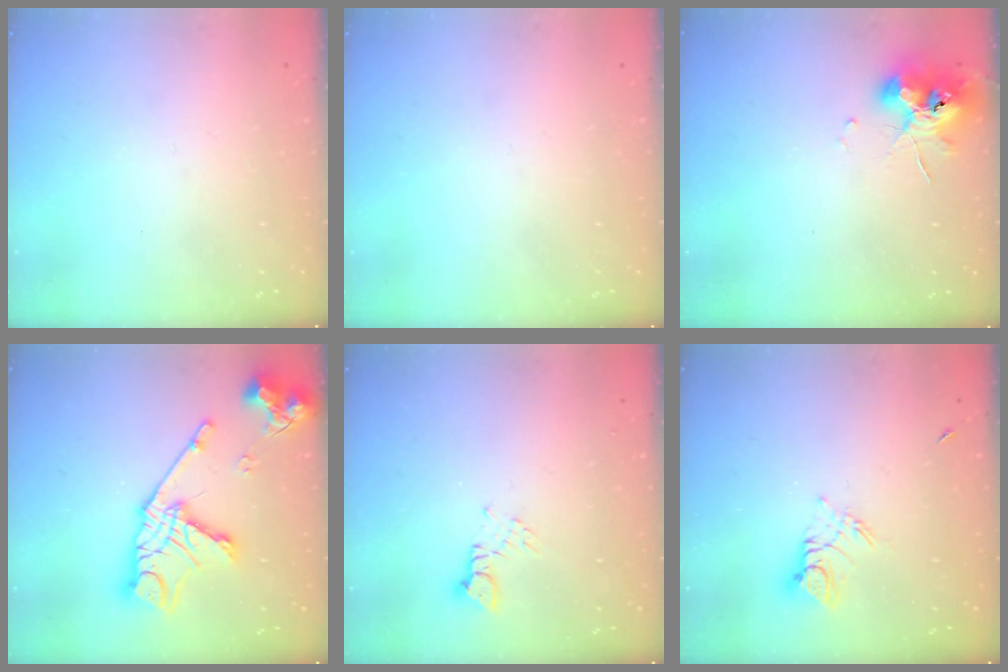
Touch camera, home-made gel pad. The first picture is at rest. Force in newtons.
{"total": 0.0}
{"total": 9.5, "press": 9.4, "slide": 0.9}
{"total": 19.3, "press": 19.3, "slide": 1.7}
{"total": 2.4, "press": 2.4, "slide": 0.1}
{"total": 7.3, "press": 7.3, "slide": 0.6}